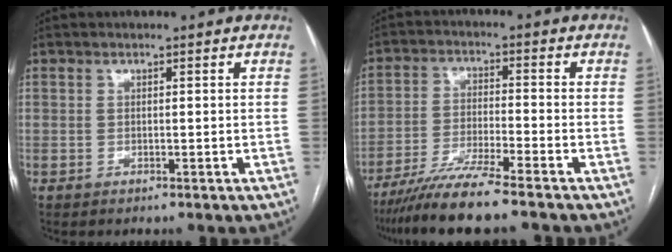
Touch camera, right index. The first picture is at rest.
{"total": 9.4, "force": [-7.8, -0.8, 5.2], "torque": [-0.087, -0.030, -0.140]}